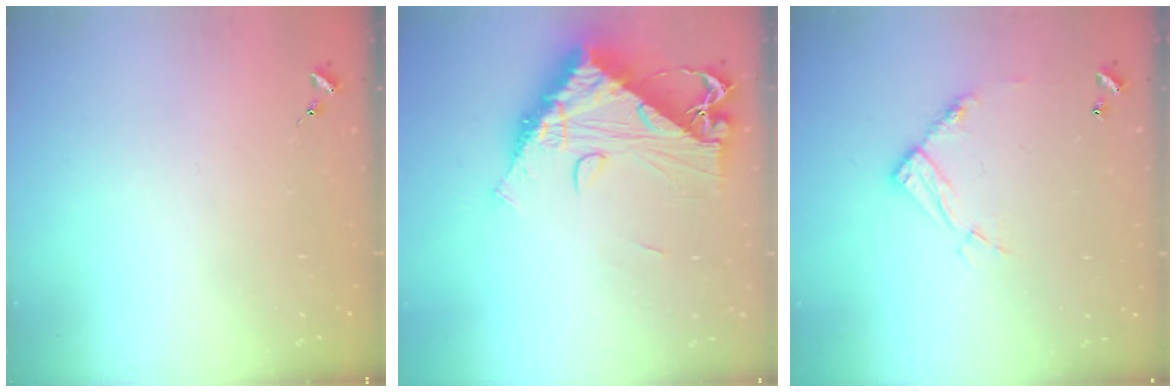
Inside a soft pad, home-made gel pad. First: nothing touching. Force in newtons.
{"total": 15.5, "press": 15.5, "slide": 1.5}
{"total": 11.8, "press": 11.7, "slide": 1.1}